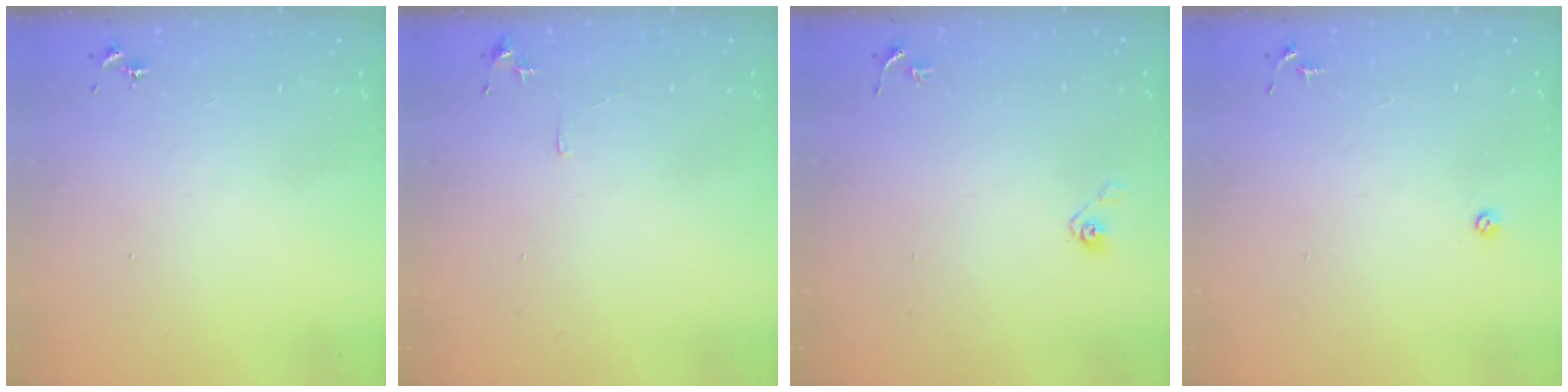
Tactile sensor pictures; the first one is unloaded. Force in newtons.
{"total": 5.7, "press": 5.6, "slide": 0.6}
{"total": 3.6, "press": 2.9, "slide": 2.0}
{"total": 3.4, "press": 3.3, "slide": 0.7}